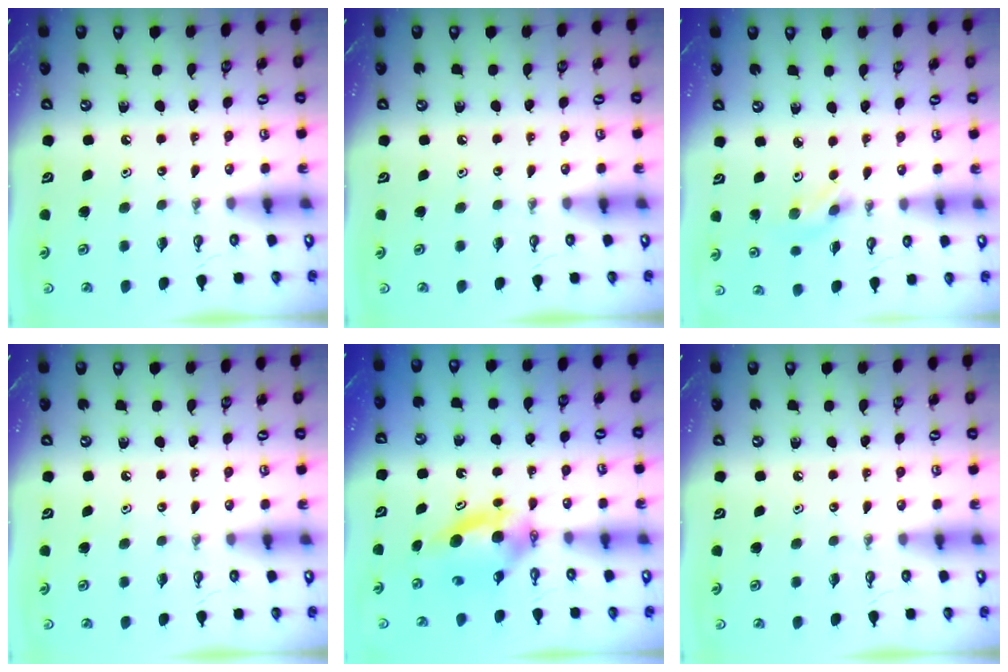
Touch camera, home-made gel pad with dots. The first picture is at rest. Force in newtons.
{"total": 0.0}
{"total": 2.3, "press": 2.1, "slide": 0.8}
{"total": 0.0}
{"total": 5.7, "press": 5.6, "slide": 1.2}
{"total": 0.0}